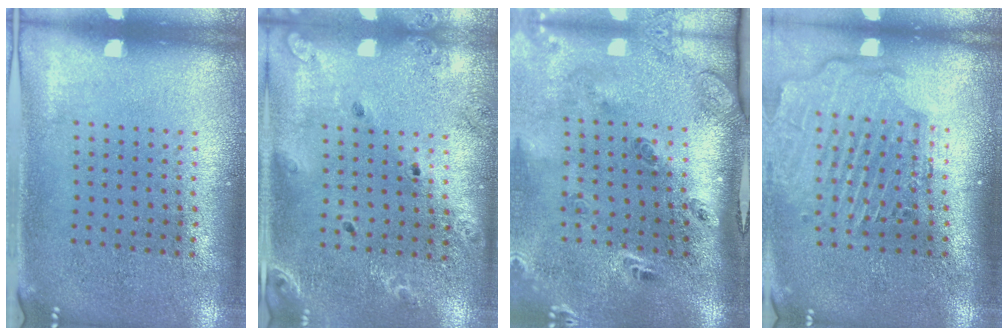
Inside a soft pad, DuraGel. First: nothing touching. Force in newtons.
{"total": 1.5, "press": 1.5, "slide": 0.1}
{"total": 3.0, "press": 1.9, "slide": 2.4}
{"total": 2.8, "press": 2.3, "slide": 1.6}